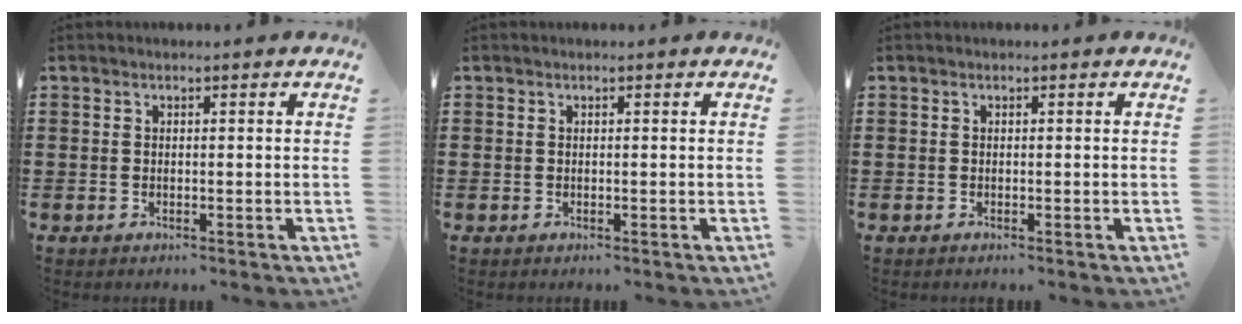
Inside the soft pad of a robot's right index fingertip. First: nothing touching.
{"total": 0.0}
{"total": 0.0}